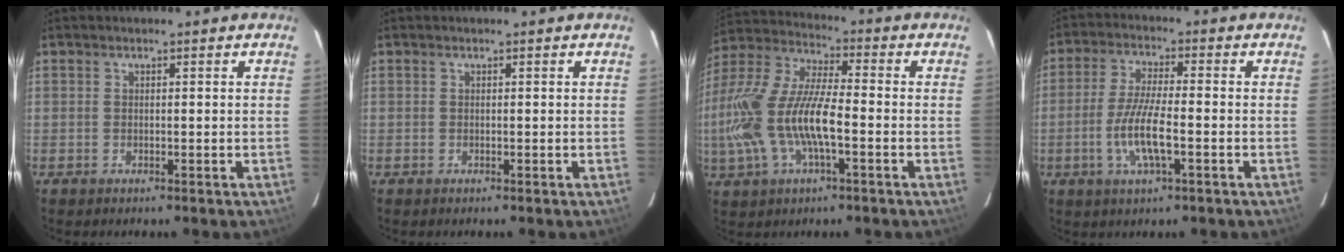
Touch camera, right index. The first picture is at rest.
{"total": 0.0}
{"total": 18.6, "force": [-4.1, 6.4, 16.9], "torque": [-0.347, -0.007, -0.079]}
{"total": 8.7, "force": [-2.7, 1.7, 8.1], "torque": [-0.164, -0.006, -0.053]}